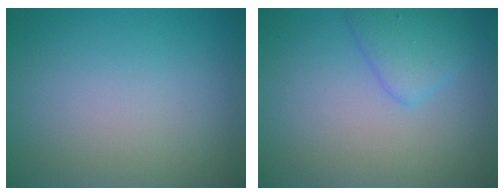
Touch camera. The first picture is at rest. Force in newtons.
{"total": 2.5, "press": 2.5, "slide": 0.1}